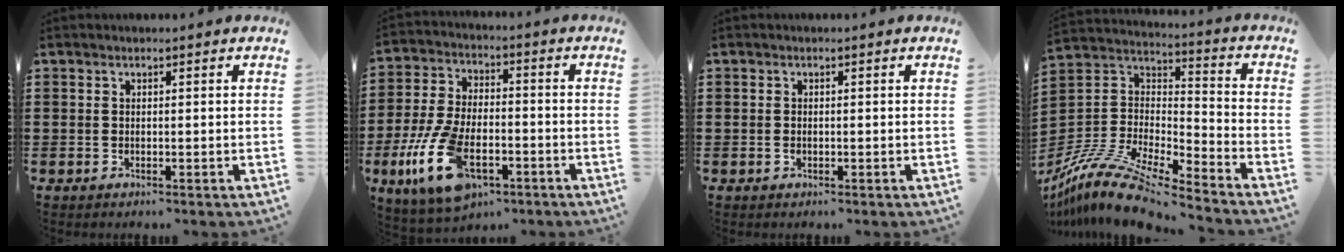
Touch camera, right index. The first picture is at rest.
{"total": 12.7, "force": [-5.7, 6.0, 9.6], "torque": [-0.231, -0.003, -0.112]}
{"total": 0.6, "force": [-0.3, 0.3, 0.5], "torque": [-0.012, -0.004, -0.005]}
{"total": 12.5, "force": [-10.6, 2.5, 6.2], "torque": [-0.134, 0.017, -0.208]}